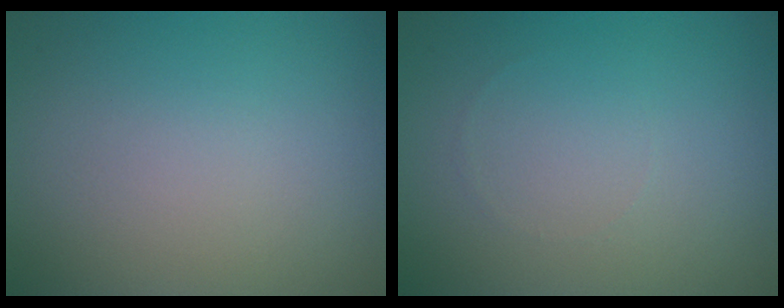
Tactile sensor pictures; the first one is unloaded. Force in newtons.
{"total": 0.0}